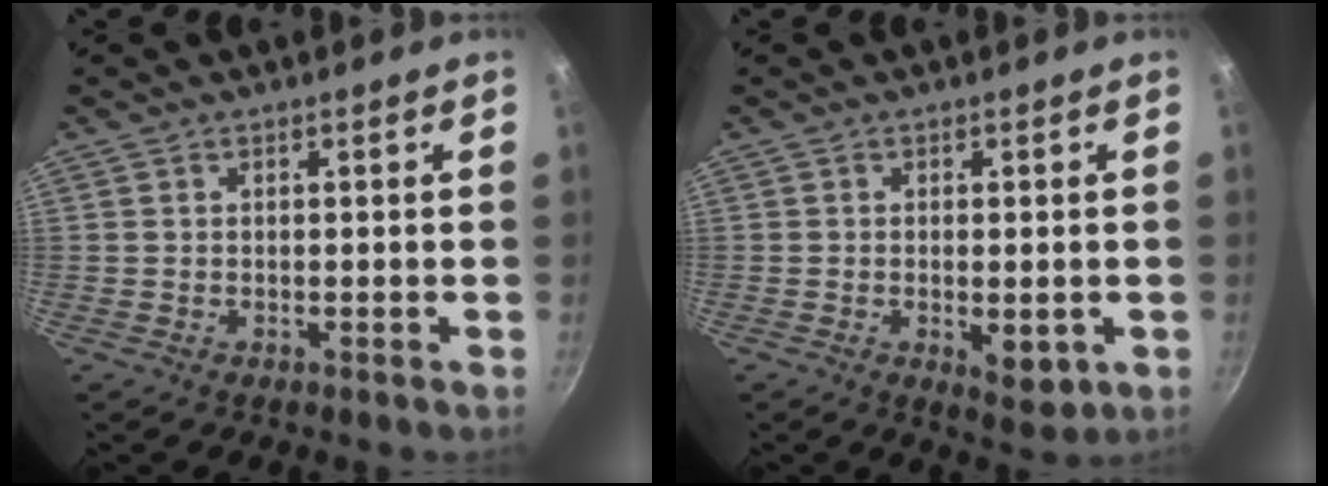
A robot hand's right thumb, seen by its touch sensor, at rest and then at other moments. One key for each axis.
{"total": 5.6, "fx": -1.3, "fy": 2.4, "fz": 4.8, "tx": -0.067, "ty": -0.010, "tz": -0.013}